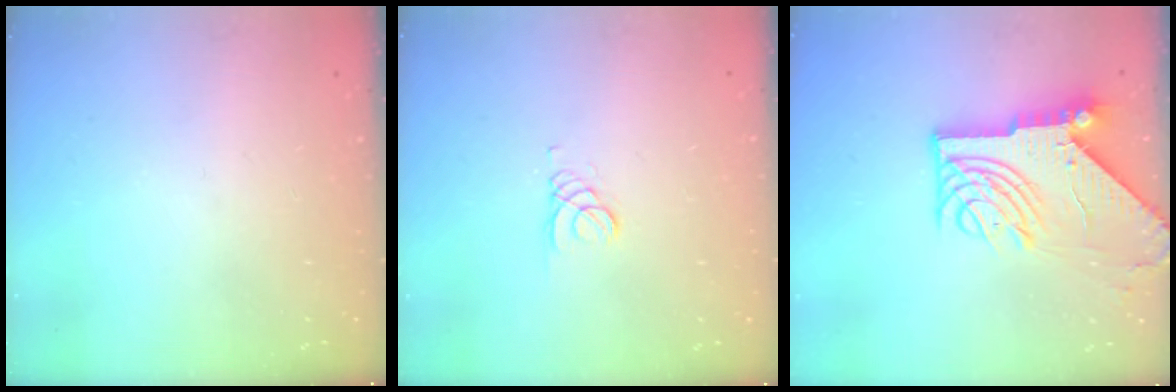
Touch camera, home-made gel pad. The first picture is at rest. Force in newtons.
{"total": 0.7, "press": 0.7, "slide": 0.1}
{"total": 14.3, "press": 14.2, "slide": 1.7}